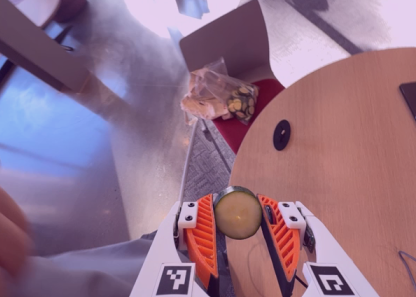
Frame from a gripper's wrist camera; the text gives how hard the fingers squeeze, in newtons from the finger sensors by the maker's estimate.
{"total": 8.7, "left": 8.3, "right": 9.0}